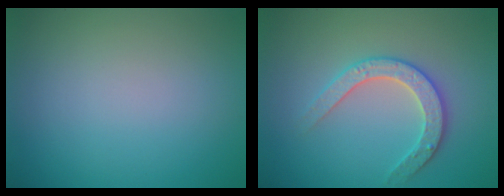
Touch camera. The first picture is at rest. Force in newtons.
{"total": 3.0, "press": 2.9, "slide": 0.5}